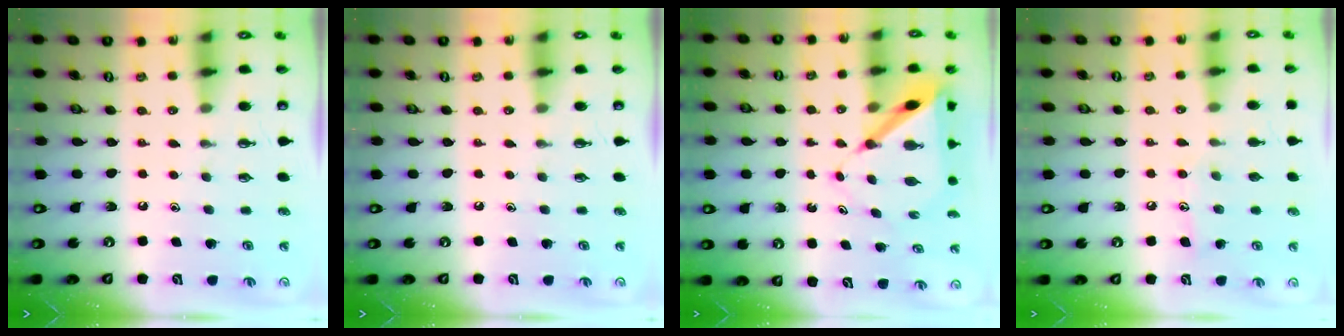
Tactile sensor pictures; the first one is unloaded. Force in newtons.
{"total": 0.0}
{"total": 7.4, "press": 7.4, "slide": 0.6}
{"total": 7.3, "press": 7.3, "slide": 0.5}